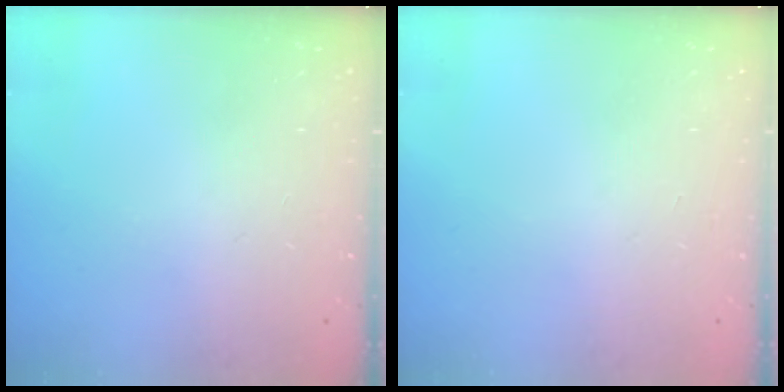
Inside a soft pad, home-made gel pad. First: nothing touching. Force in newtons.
{"total": 0.0}